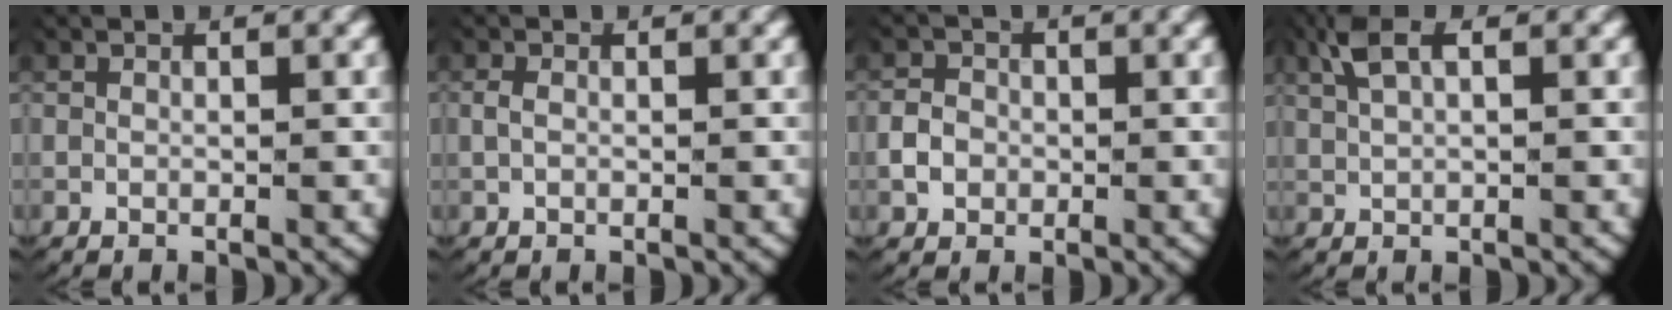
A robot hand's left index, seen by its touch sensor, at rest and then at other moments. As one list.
[{"total": 0.6, "force": [0.0, 0.3, 0.5], "torque": [-0.020, -0.003, 0.003]}, {"total": 2.2, "force": [-0.5, 2.0, 0.9], "torque": [-0.027, -0.004, -0.009]}, {"total": 2.9, "force": [1.7, 0.9, 2.1], "torque": [-0.055, 0.009, 0.033]}]